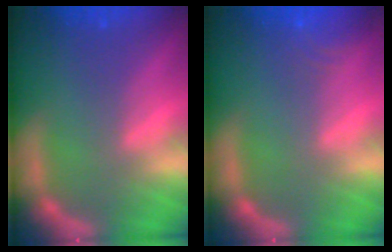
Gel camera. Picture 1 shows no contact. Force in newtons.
{"total": 3.0}